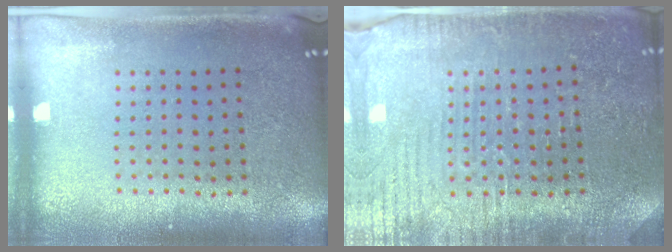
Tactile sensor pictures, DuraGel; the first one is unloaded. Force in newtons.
{"total": 3.7, "press": 3.6, "slide": 0.9}